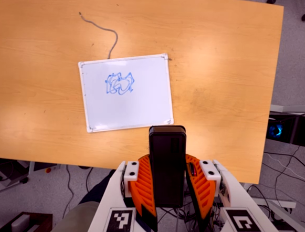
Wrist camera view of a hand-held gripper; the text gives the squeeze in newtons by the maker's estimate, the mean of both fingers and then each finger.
{"total": 9.2, "left": 7.1, "right": 11.4}